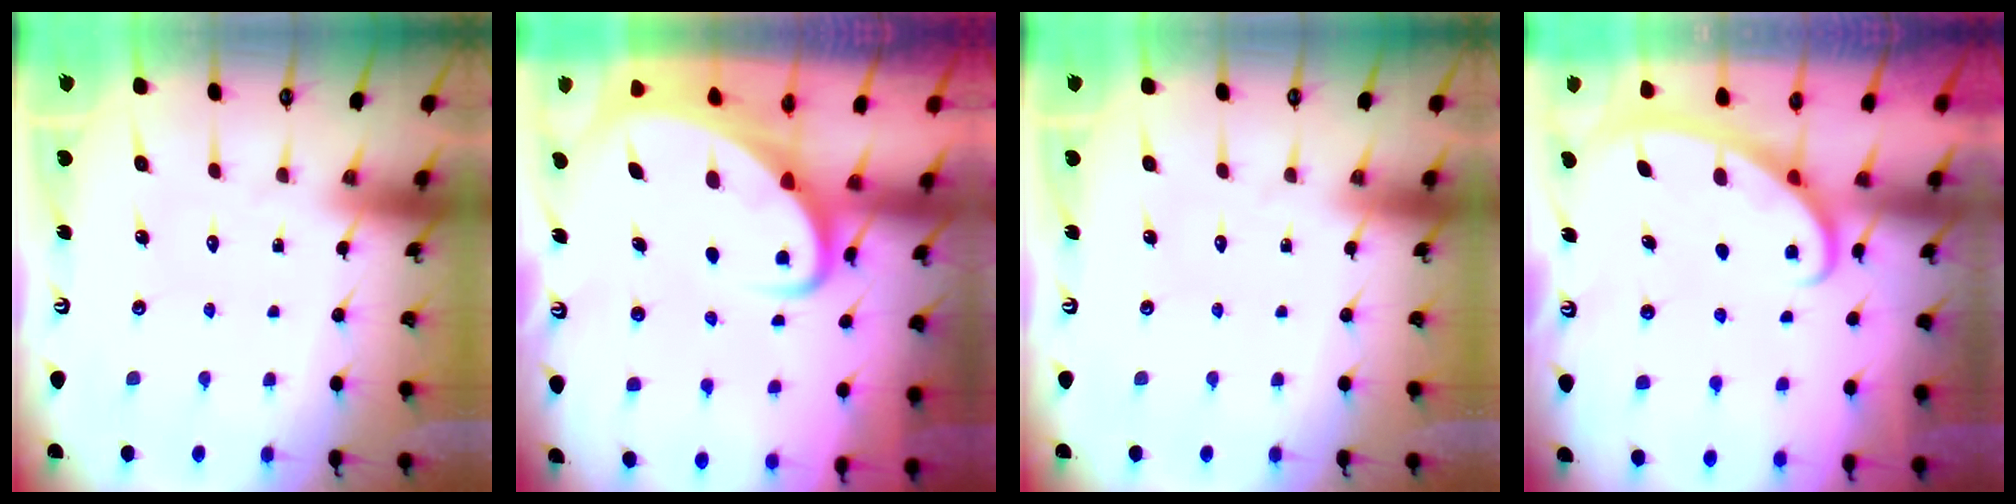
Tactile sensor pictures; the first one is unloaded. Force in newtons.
{"total": 5.1, "press": 5.1, "slide": 0.5}
{"total": 0.0}
{"total": 2.8, "press": 2.8, "slide": 0.4}